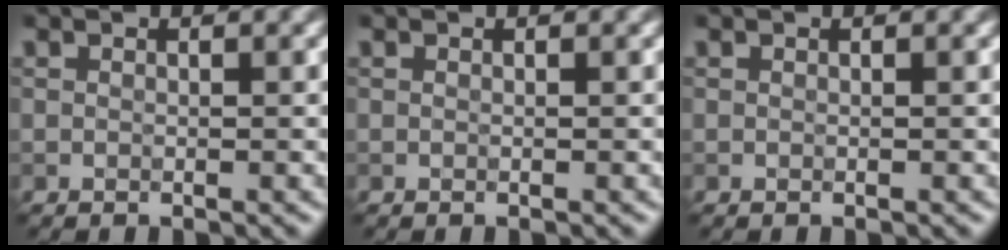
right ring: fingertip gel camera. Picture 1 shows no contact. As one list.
[{"total": 0.0}, {"total": 0.0}]